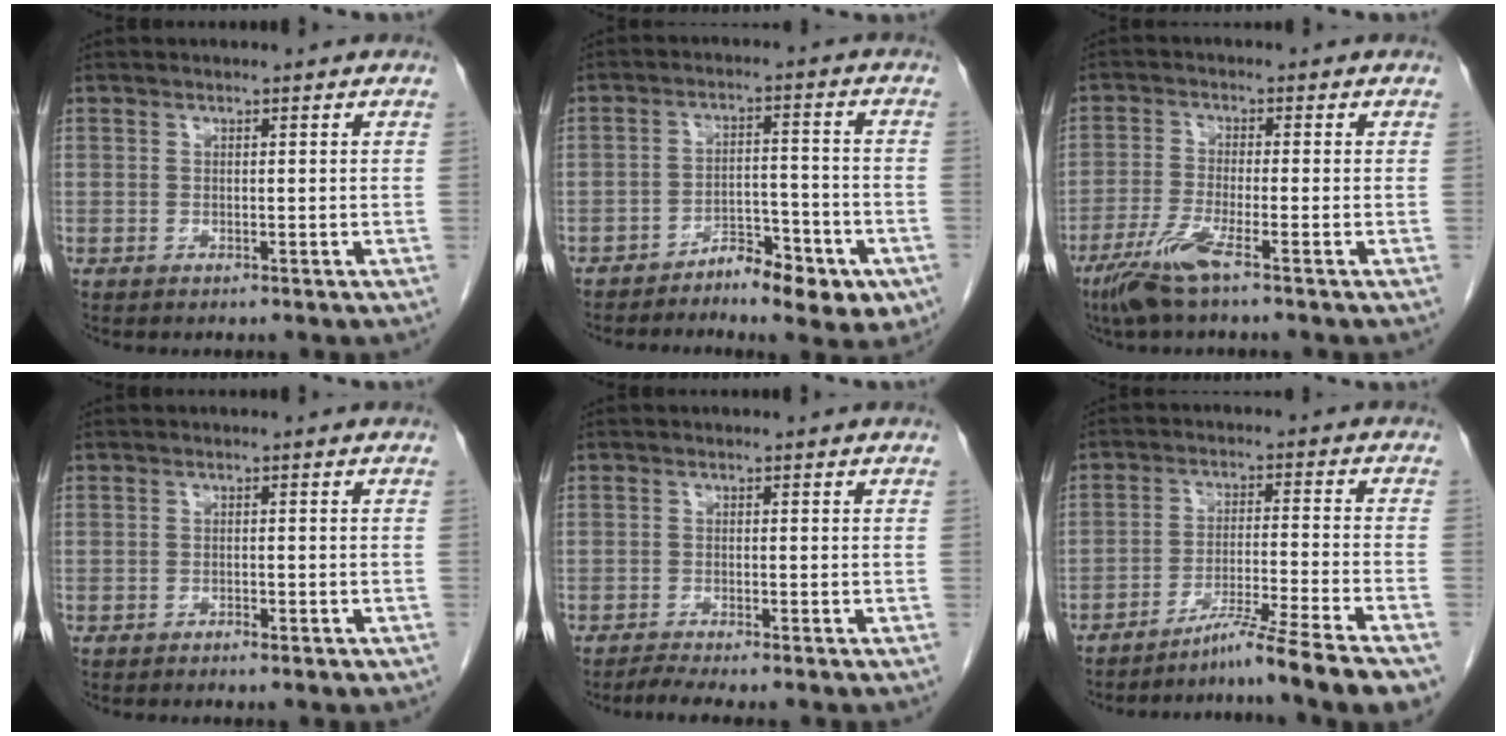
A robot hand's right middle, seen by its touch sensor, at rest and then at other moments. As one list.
[{"total": 7.9, "force": [-5.1, 2.9, 5.3], "torque": [-0.070, 0.016, -0.074]}, {"total": 5.9, "force": [-3.8, -0.1, 4.5], "torque": [-0.096, -0.016, -0.079]}, {"total": 1.2, "force": [-0.8, 0.4, 0.8], "torque": [-0.018, 0.001, -0.008]}, {"total": 2.0, "force": [-1.7, -0.5, 0.8], "torque": [-0.026, -0.008, -0.036]}, {"total": 11.4, "force": [-9.3, -2.7, 6.1], "torque": [-0.075, -0.016, -0.144]}]